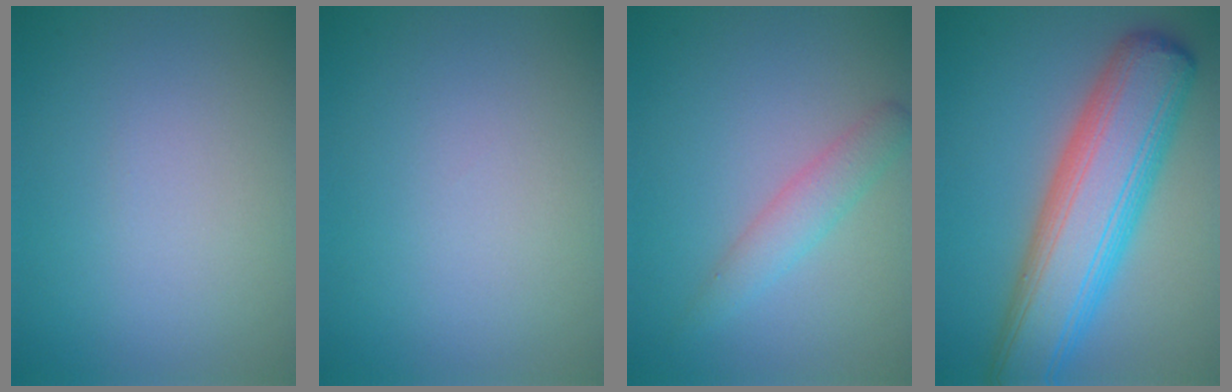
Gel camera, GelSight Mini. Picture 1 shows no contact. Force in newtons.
{"total": 0.0}
{"total": 2.3, "press": 2.3, "slide": 0.2}
{"total": 10.2, "press": 10.2, "slide": 0.3}